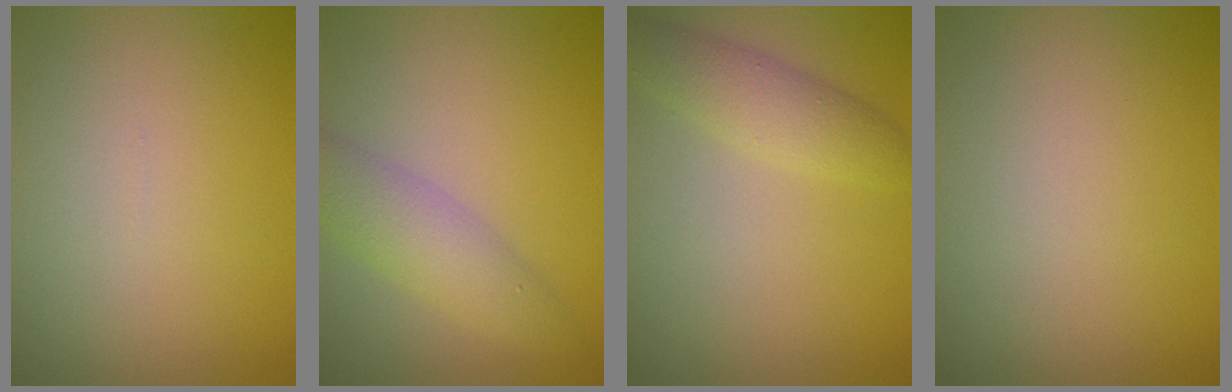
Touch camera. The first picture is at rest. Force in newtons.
{"total": 3.5, "press": 3.5, "slide": 0.1}
{"total": 2.9, "press": 2.9, "slide": 0.2}
{"total": 0.0}